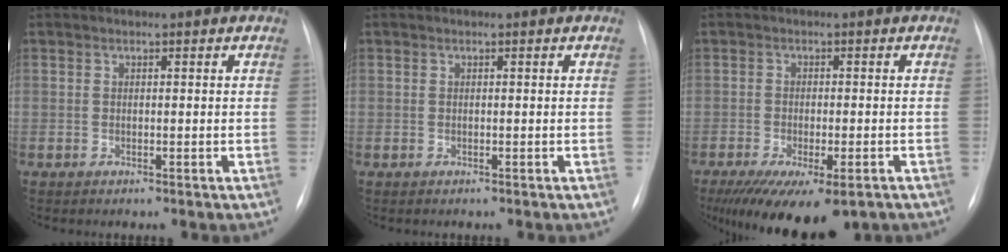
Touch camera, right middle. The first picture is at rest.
{"total": 0.0}
{"total": 13.7, "force": [-9.1, 4.4, 9.2], "torque": [-0.151, -0.027, -0.132]}